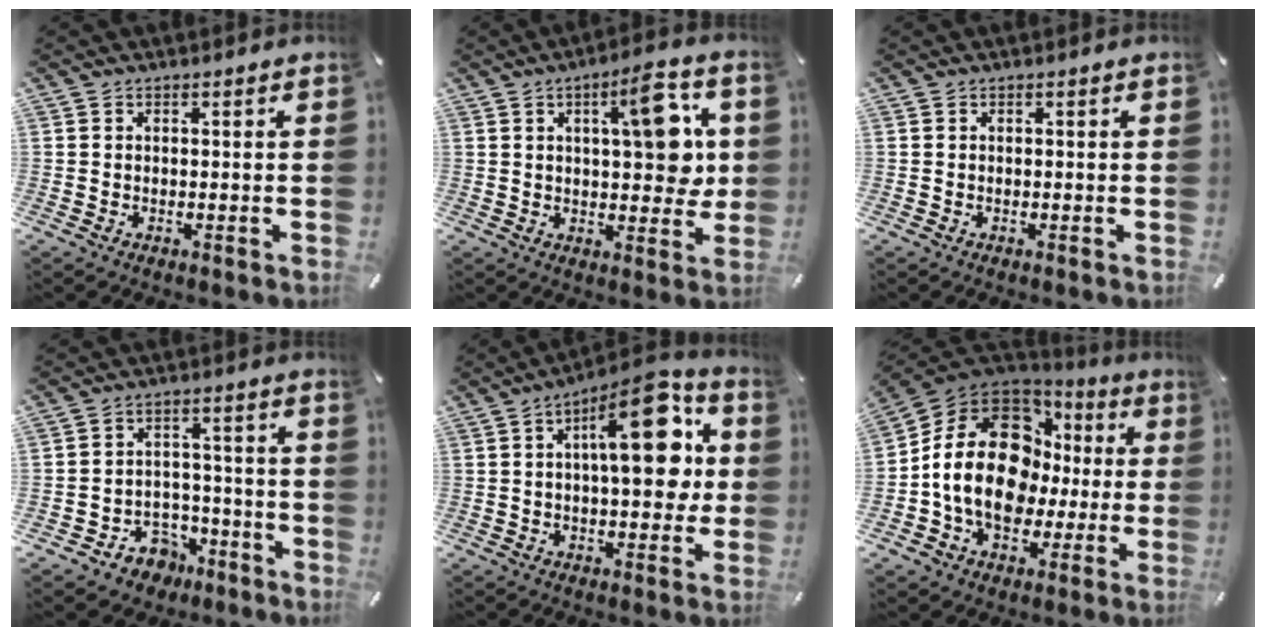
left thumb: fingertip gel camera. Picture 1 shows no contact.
{"total": 13.8, "force": [4.4, 5.7, 11.8], "torque": [-0.147, -0.014, 0.065]}
{"total": 0.0}
{"total": 7.4, "force": [-3.7, 6.2, 1.6], "torque": [-0.021, 0.039, -0.059]}
{"total": 18.7, "force": [4.7, 7.7, 16.4], "torque": [-0.221, -0.019, 0.072]}
{"total": 19.9, "force": [0.9, 15.0, 13.0], "torque": [-0.271, 0.007, 0.019]}